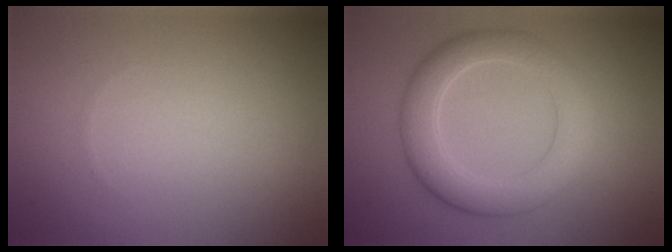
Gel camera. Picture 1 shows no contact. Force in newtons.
{"total": 5.3, "press": 5.3, "slide": 0.3}